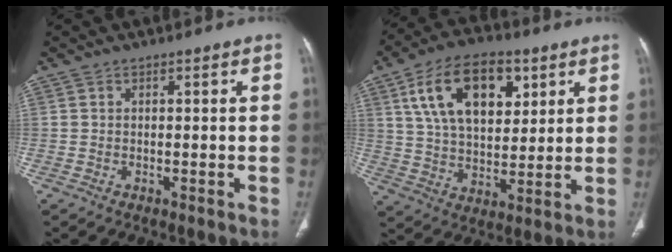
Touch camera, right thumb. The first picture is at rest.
{"total": 18.0, "force": [7.3, 10.3, 12.8], "torque": [-0.182, -0.016, 0.130]}